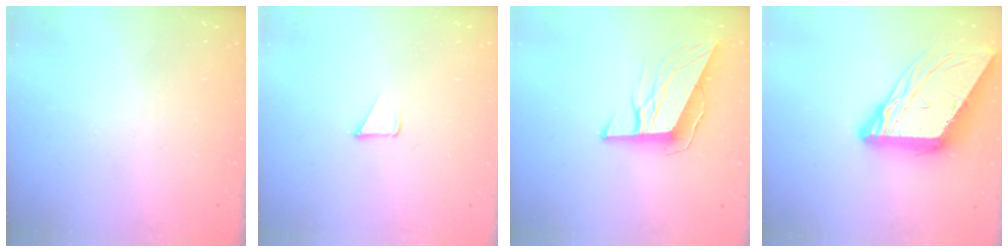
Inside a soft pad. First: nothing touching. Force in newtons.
{"total": 1.8, "press": 1.7, "slide": 0.1}
{"total": 10.7, "press": 10.2, "slide": 3.3}
{"total": 14.2, "press": 14.1, "slide": 1.5}